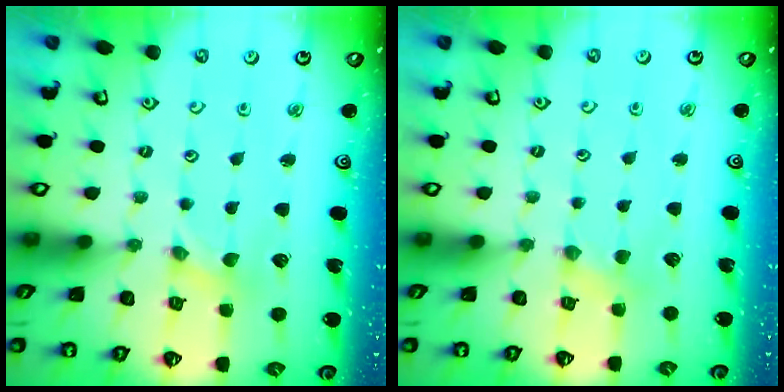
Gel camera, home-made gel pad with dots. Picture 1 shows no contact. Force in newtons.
{"total": 2.9, "press": 2.9, "slide": 0.4}